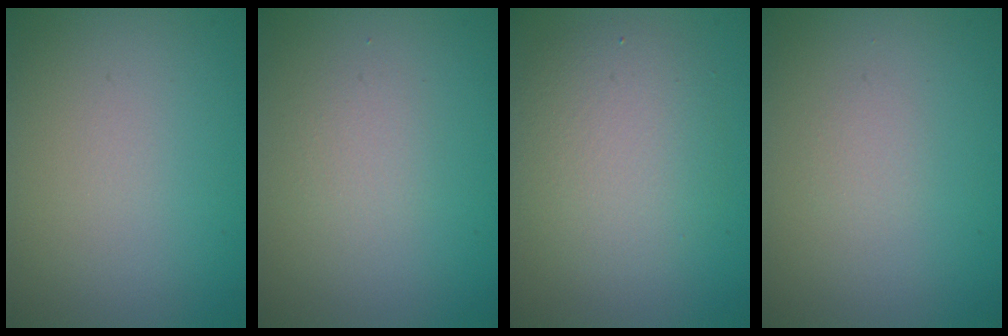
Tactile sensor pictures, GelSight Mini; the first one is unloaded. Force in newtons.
{"total": 1.3, "press": 1.3, "slide": 0.0}
{"total": 4.5, "press": 4.5, "slide": 0.5}
{"total": 0.6, "press": 0.6, "slide": 0.1}